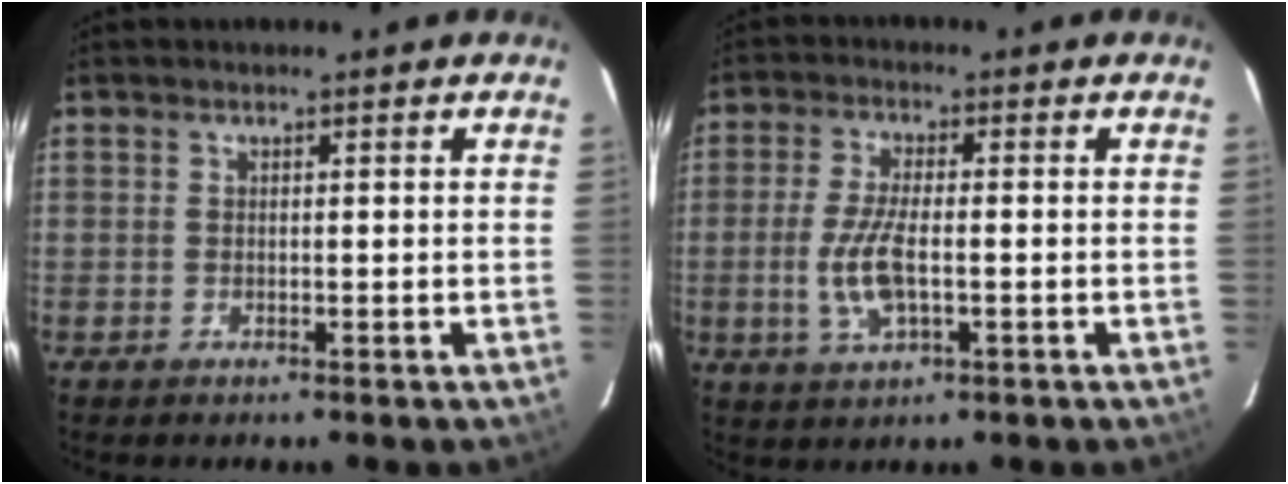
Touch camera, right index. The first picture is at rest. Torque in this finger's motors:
{"motor_torque": [0.28, -0.07, 0.17, 0.06]}